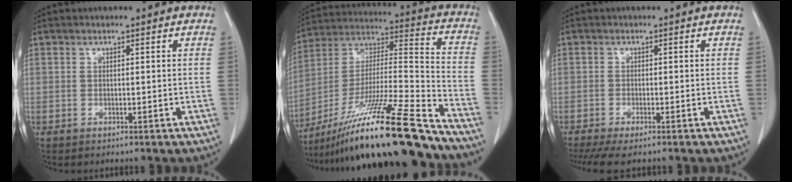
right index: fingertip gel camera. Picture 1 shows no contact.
{"total": 26.8, "force": [-21.1, 0.0, 16.6], "torque": [-0.266, -0.023, -0.366]}
{"total": 5.1, "force": [-4.0, 0.7, 3.0], "torque": [-0.045, -0.011, -0.067]}